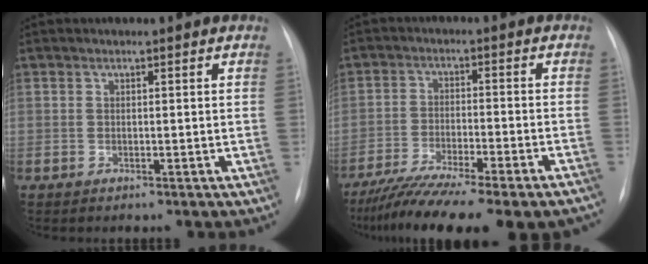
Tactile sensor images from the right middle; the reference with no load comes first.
{"total": 18.7, "force": [-15.5, 2.0, 10.4], "torque": [-0.140, -0.026, -0.232]}